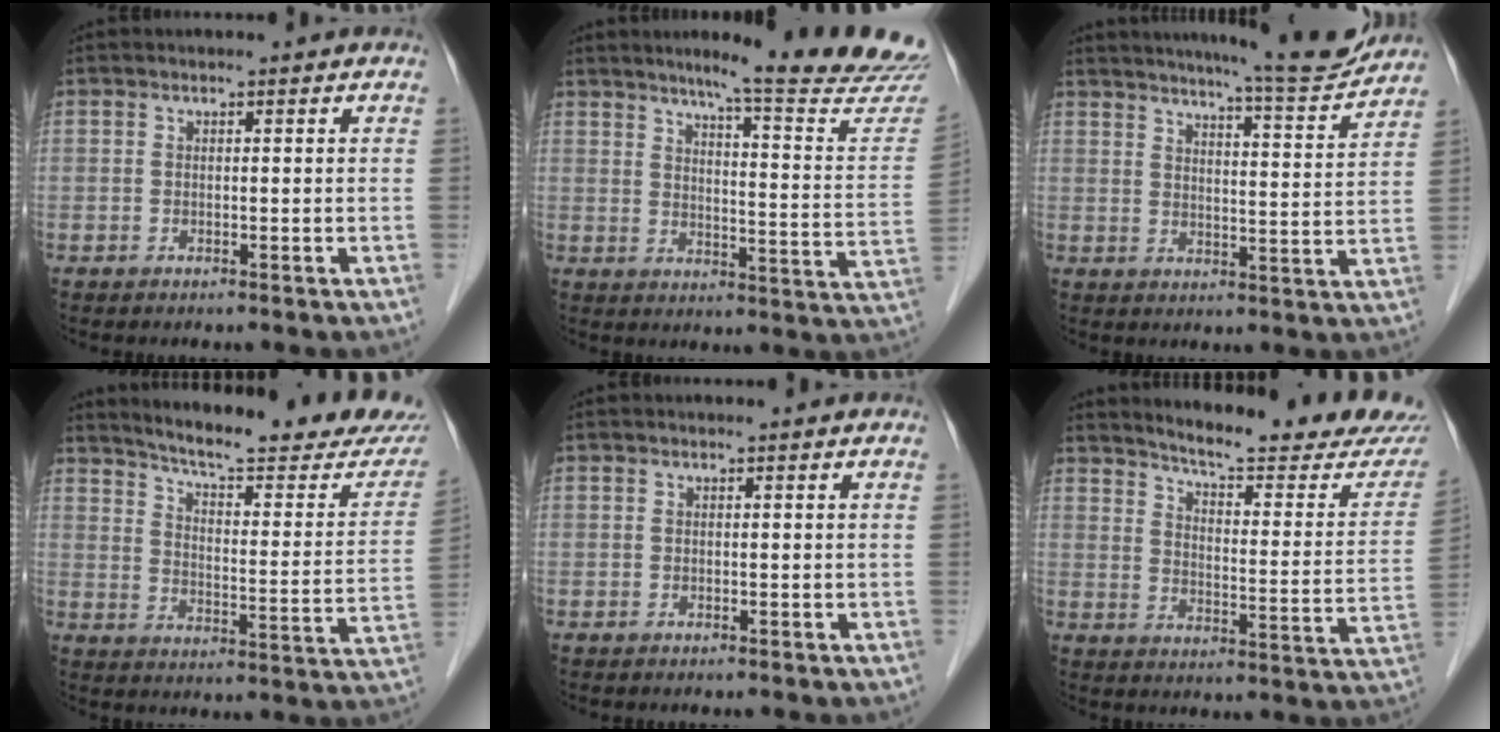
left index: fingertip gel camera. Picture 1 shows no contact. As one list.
[{"total": 20.7, "force": [18.5, -0.4, 9.2], "torque": [-0.116, -0.095, 0.220]}, {"total": 13.2, "force": [12.2, 0.0, 4.9], "torque": [-0.072, -0.017, 0.157]}, {"total": 23.1, "force": [21.2, 1.8, 9.0], "torque": [-0.127, -0.074, 0.268]}, {"total": 0.0}, {"total": 21.2, "force": [19.8, 1.3, 7.3], "torque": [-0.097, -0.088, 0.243]}]